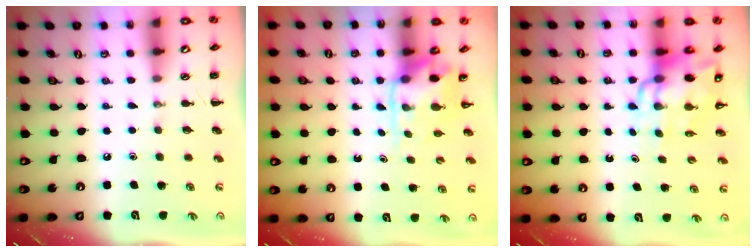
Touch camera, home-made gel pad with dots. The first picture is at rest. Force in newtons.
{"total": 4.0, "press": 3.9, "slide": 0.7}
{"total": 11.5, "press": 10.9, "slide": 3.5}